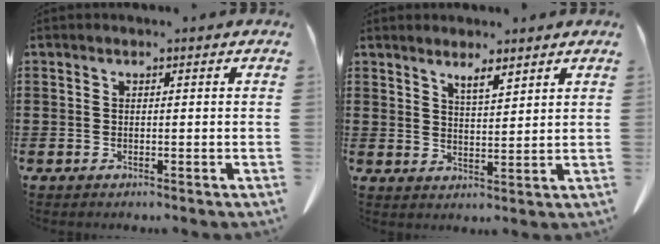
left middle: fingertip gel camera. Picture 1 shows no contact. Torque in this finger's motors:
{"motor_torque": [0.06, -0.06, 0.14, 0.01]}